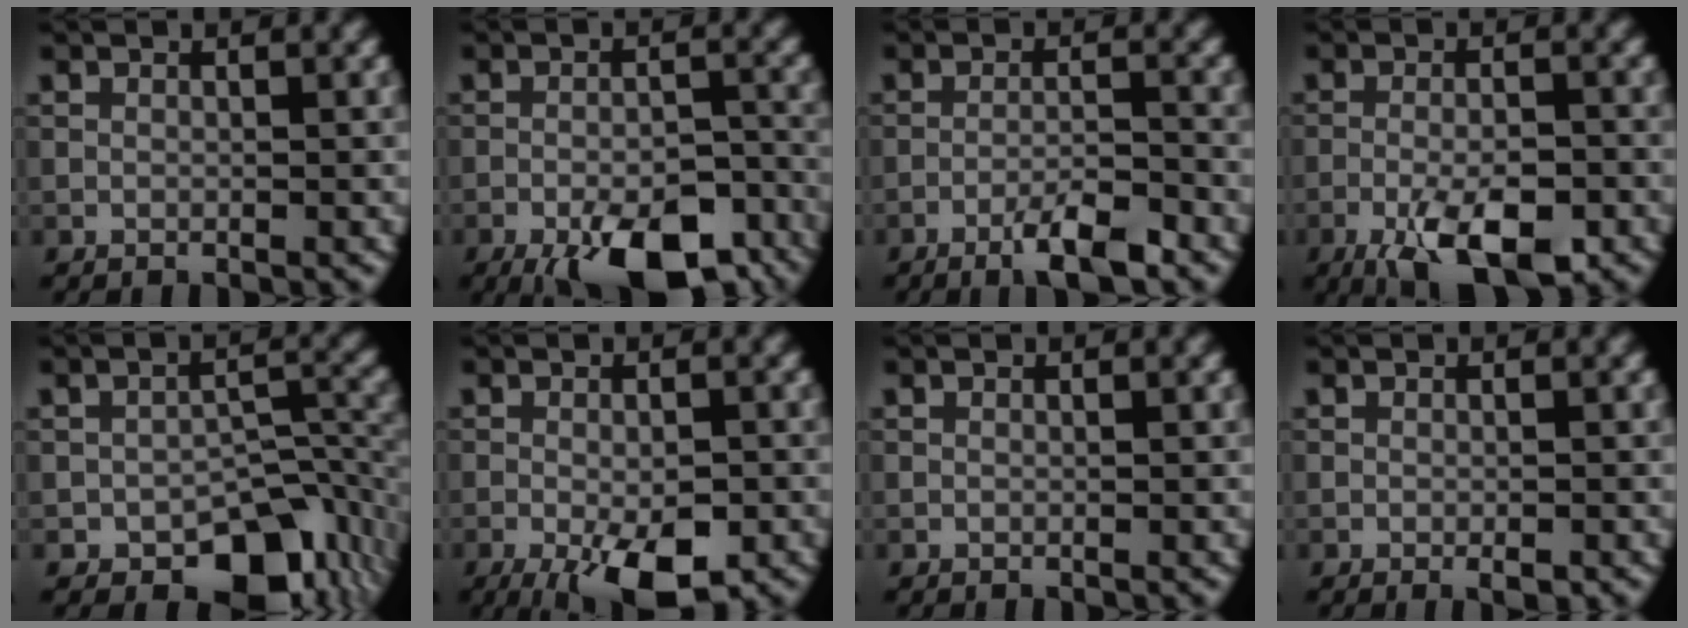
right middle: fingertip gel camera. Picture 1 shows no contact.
{"total": 10.3, "force": [-6.5, 3.7, 7.1], "torque": [-0.104, -0.010, -0.099]}
{"total": 4.3, "force": [-2.9, 0.6, 3.1], "torque": [-0.056, 0.004, -0.052]}
{"total": 7.9, "force": [-4.3, 2.8, 6.0], "torque": [-0.104, -0.007, -0.071]}
{"total": 8.8, "force": [-4.9, 5.1, 5.3], "torque": [-0.051, -0.017, -0.071]}
{"total": 7.5, "force": [-3.7, 2.6, 5.9], "torque": [-0.093, -0.011, -0.052]}
{"total": 0.0}
{"total": 1.1, "force": [-0.5, 0.3, 0.9], "torque": [-0.012, -0.004, -0.006]}